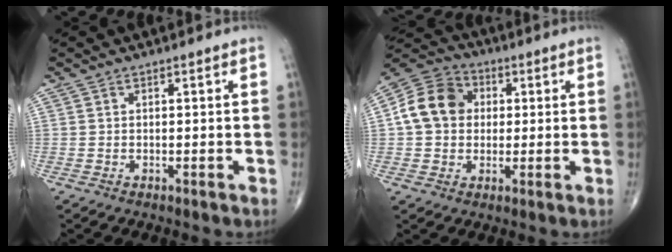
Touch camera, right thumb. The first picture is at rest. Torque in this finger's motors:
{"motor_torque": [0.91, 2.00, 0.49, -0.37, 0.09]}